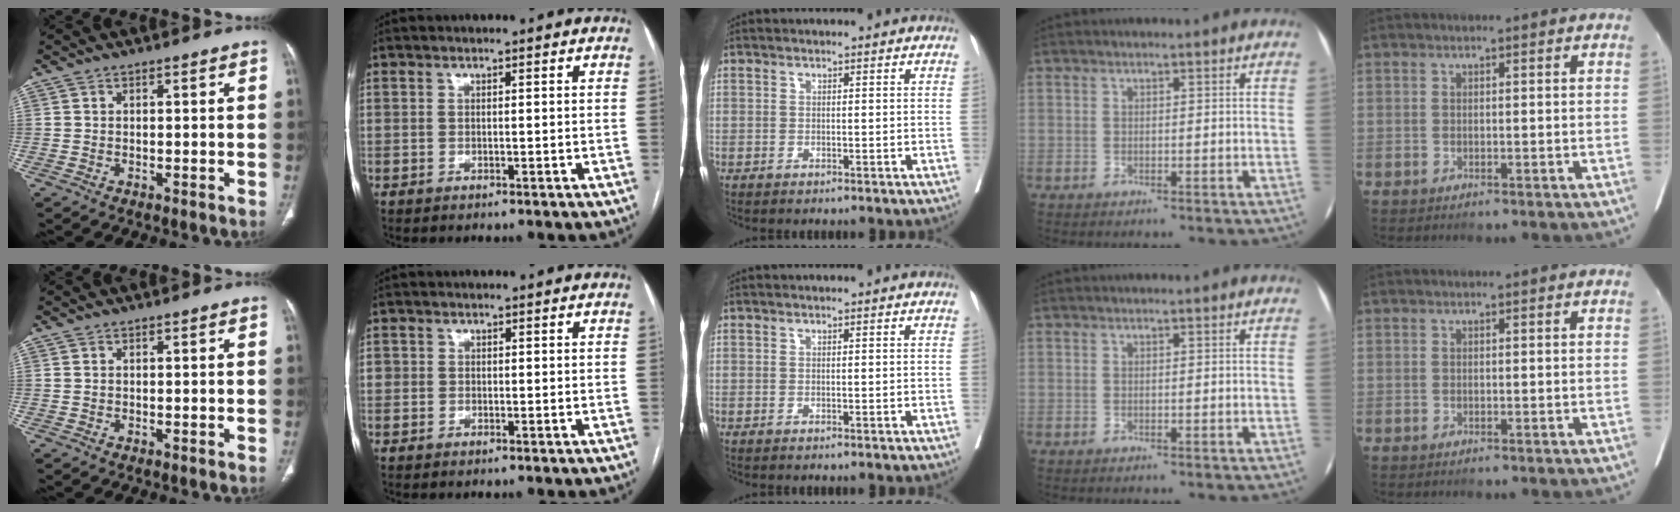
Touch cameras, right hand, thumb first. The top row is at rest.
{"index": {"total": 1.3, "force": [0.0, 1.2, 0.4], "torque": [0.000, 0.007, -0.001]}}